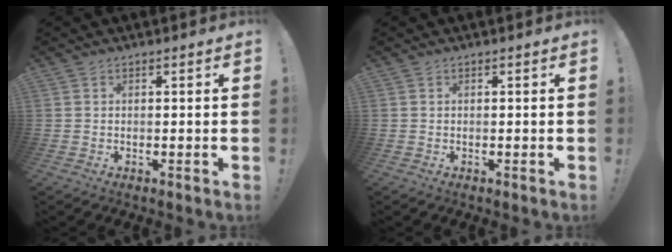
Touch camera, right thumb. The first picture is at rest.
{"total": 0.0}